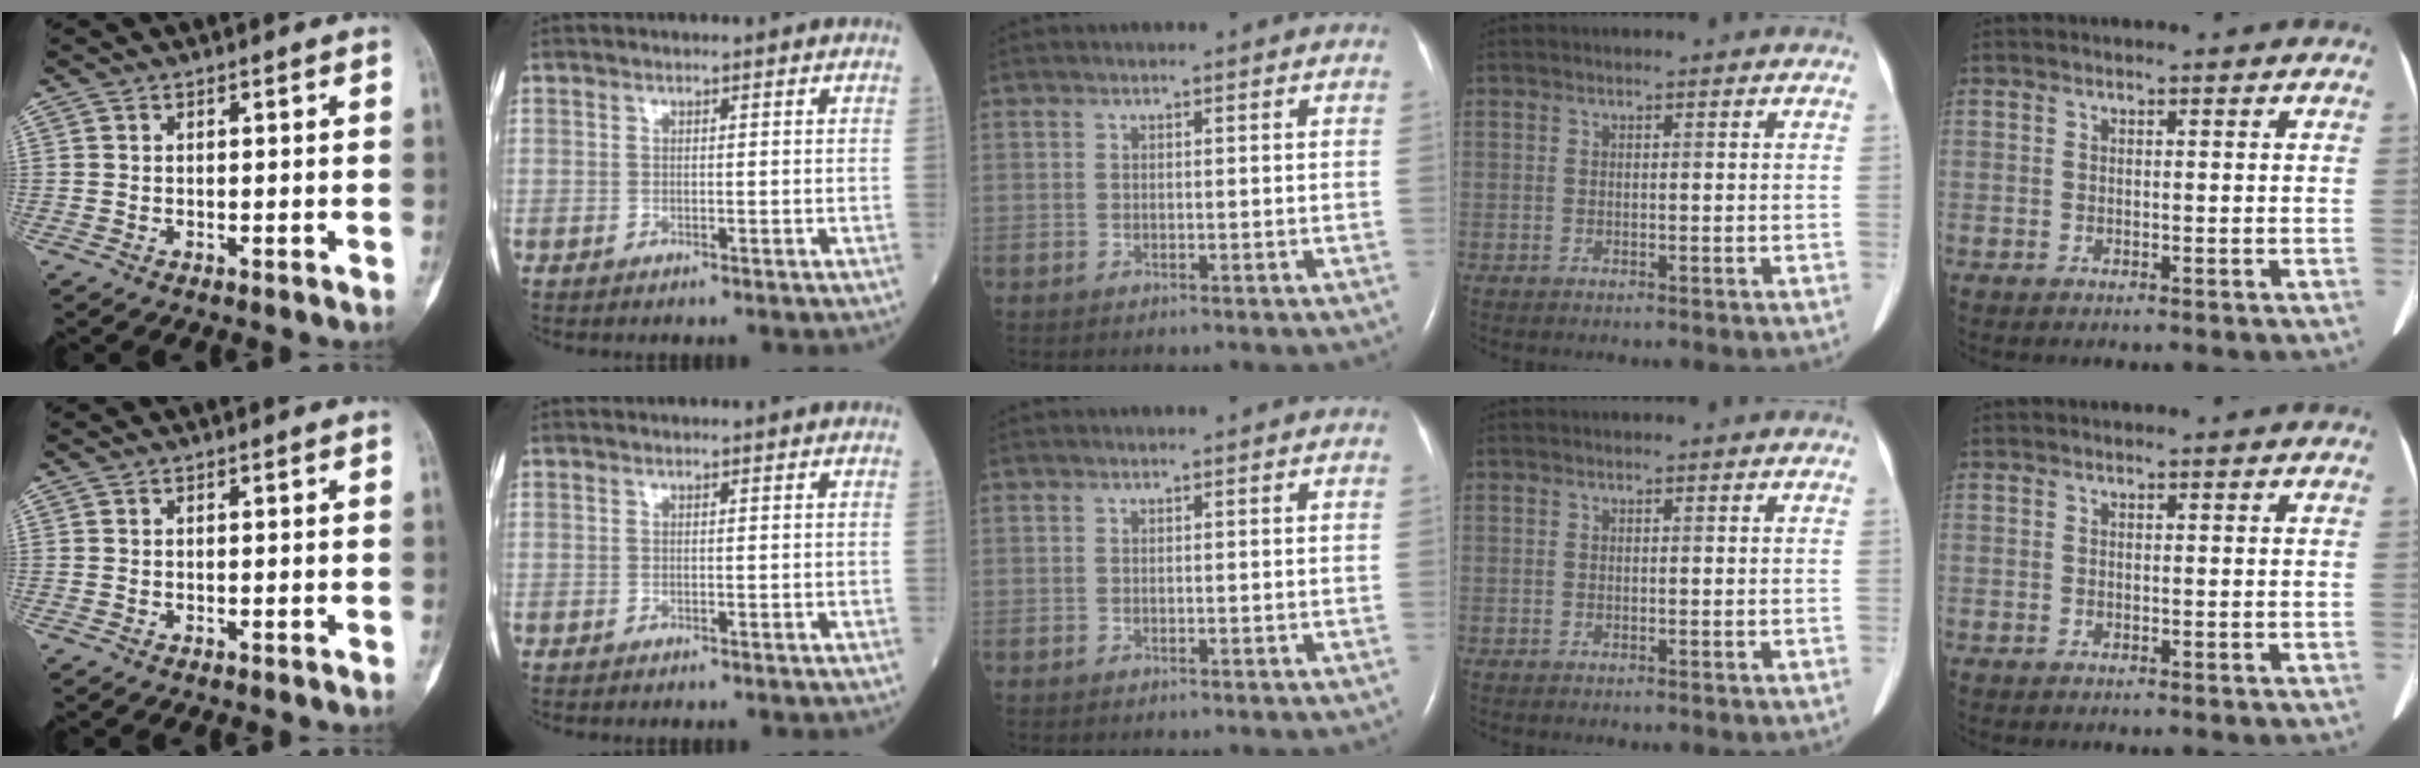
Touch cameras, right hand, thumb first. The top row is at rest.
{}